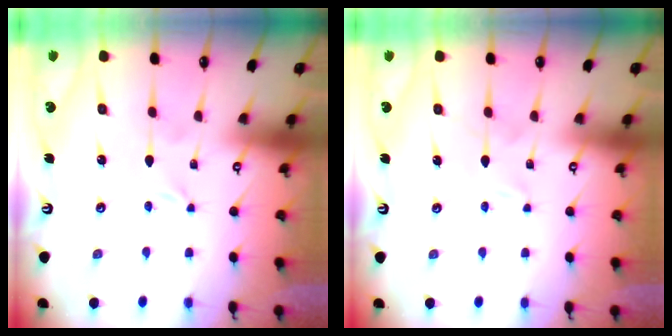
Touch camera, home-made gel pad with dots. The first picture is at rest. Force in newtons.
{"total": 4.2, "press": 4.2, "slide": 0.4}